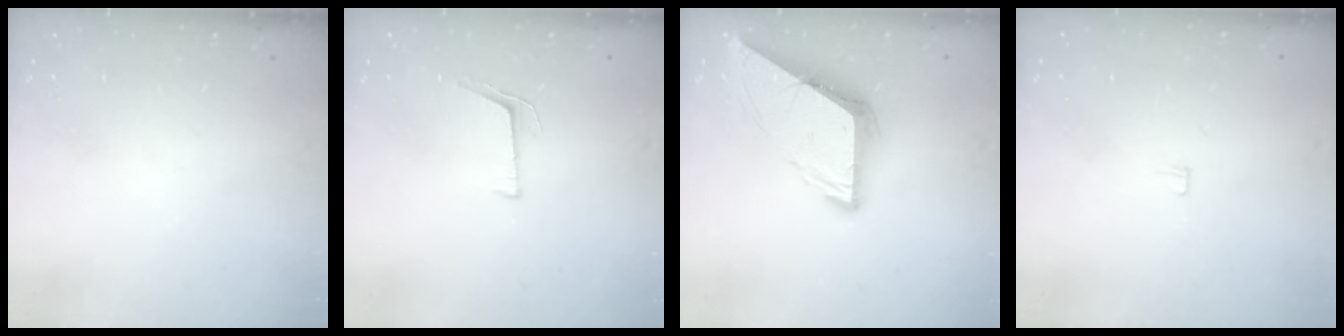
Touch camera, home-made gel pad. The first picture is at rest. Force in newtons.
{"total": 4.2, "press": 3.5, "slide": 2.3}
{"total": 9.5, "press": 9.5, "slide": 1.1}
{"total": 3.4, "press": 3.3, "slide": 0.3}